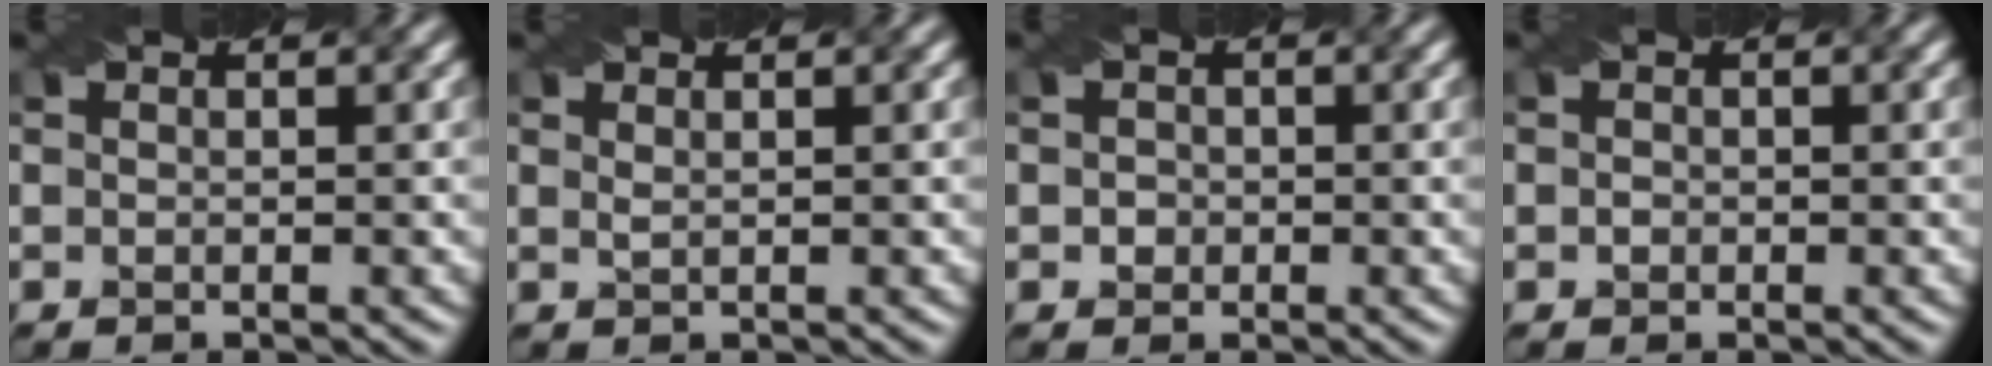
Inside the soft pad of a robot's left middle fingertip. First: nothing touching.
{"total": 0.9, "force": [0.7, 0.3, 0.5], "torque": [-0.008, -0.004, 0.008]}
{"total": 1.1, "force": [0.1, 1.1, 0.3], "torque": [-0.001, 0.002, -0.003]}
{"total": 0.6, "force": [-0.1, 0.5, 0.2], "torque": [-0.002, -0.002, -0.003]}